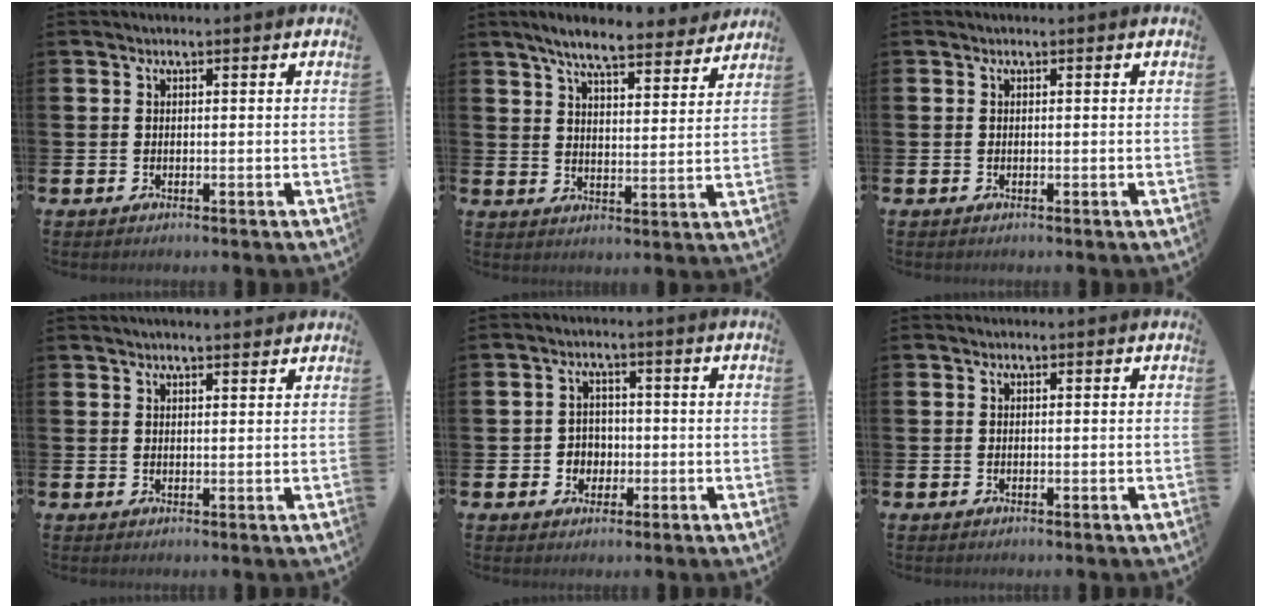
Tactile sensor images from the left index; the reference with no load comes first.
{"total": 7.6, "force": [7.0, 1.3, 2.8], "torque": [-0.064, -0.039, 0.120]}
{"total": 0.0}
{"total": 1.9, "force": [1.8, 0.1, 0.4], "torque": [-0.010, -0.003, 0.033]}
{"total": 2.9, "force": [-0.6, 2.8, 0.7], "torque": [-0.016, 0.003, -0.019]}
{"total": 0.0}